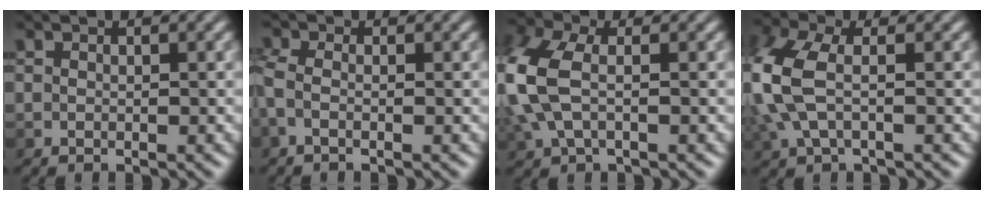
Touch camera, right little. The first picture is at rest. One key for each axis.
{"total": 1.8, "fx": -0.3, "fy": 1.1, "fz": 1.5, "tx": -0.041, "ty": 0.010, "tz": -0.013}
{"total": 7.1, "fx": 0.4, "fy": 4.2, "fz": 5.7, "tx": -0.179, "ty": 0.011, "tz": 0.004}
{"total": 6.4, "fx": 0.2, "fy": 3.5, "fz": 5.4, "tx": -0.169, "ty": 0.011, "tz": 0.002}